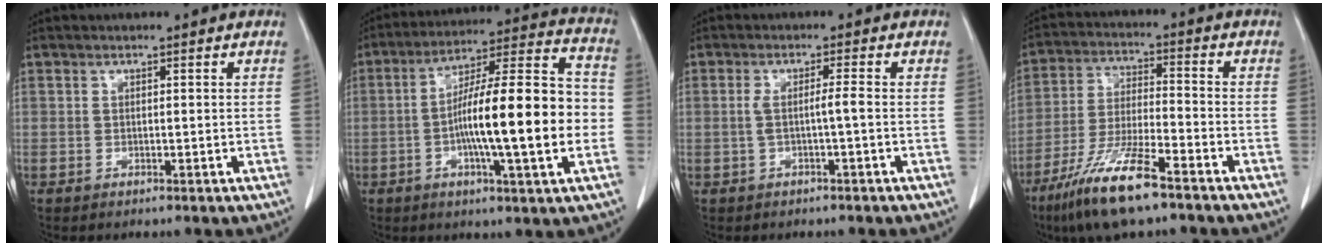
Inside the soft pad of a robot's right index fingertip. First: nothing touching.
{"total": 19.1, "force": [-3.0, 1.9, 18.8], "torque": [-0.306, 0.013, -0.051]}
{"total": 2.7, "force": [-0.3, -0.2, 2.6], "torque": [-0.049, 0.005, -0.005]}
{"total": 12.7, "force": [-8.4, 1.7, 9.4], "torque": [-0.193, -0.028, -0.154]}